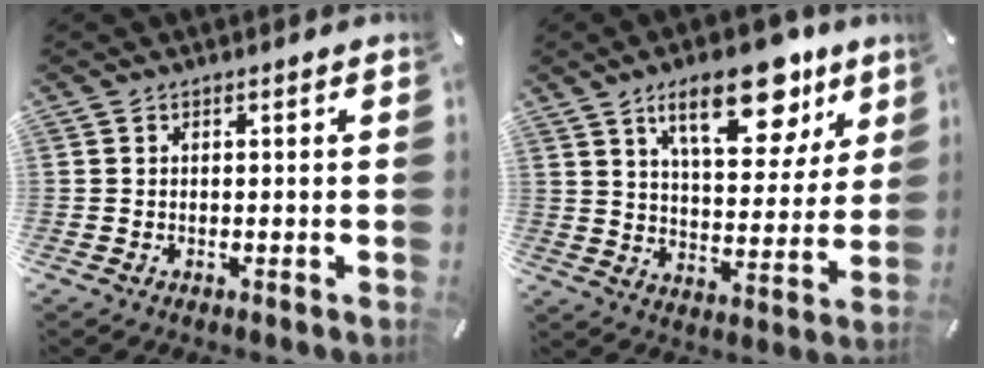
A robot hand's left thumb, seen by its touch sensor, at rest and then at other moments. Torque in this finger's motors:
{"motor_torque": [1.22, 0.46, 2.01, -0.76, 0.36]}